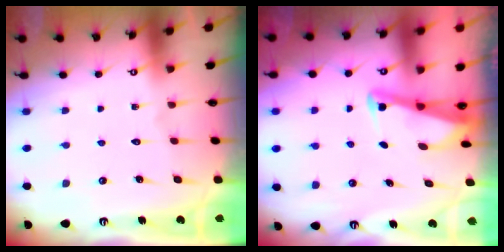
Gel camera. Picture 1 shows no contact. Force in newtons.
{"total": 2.8, "press": 2.8, "slide": 0.3}